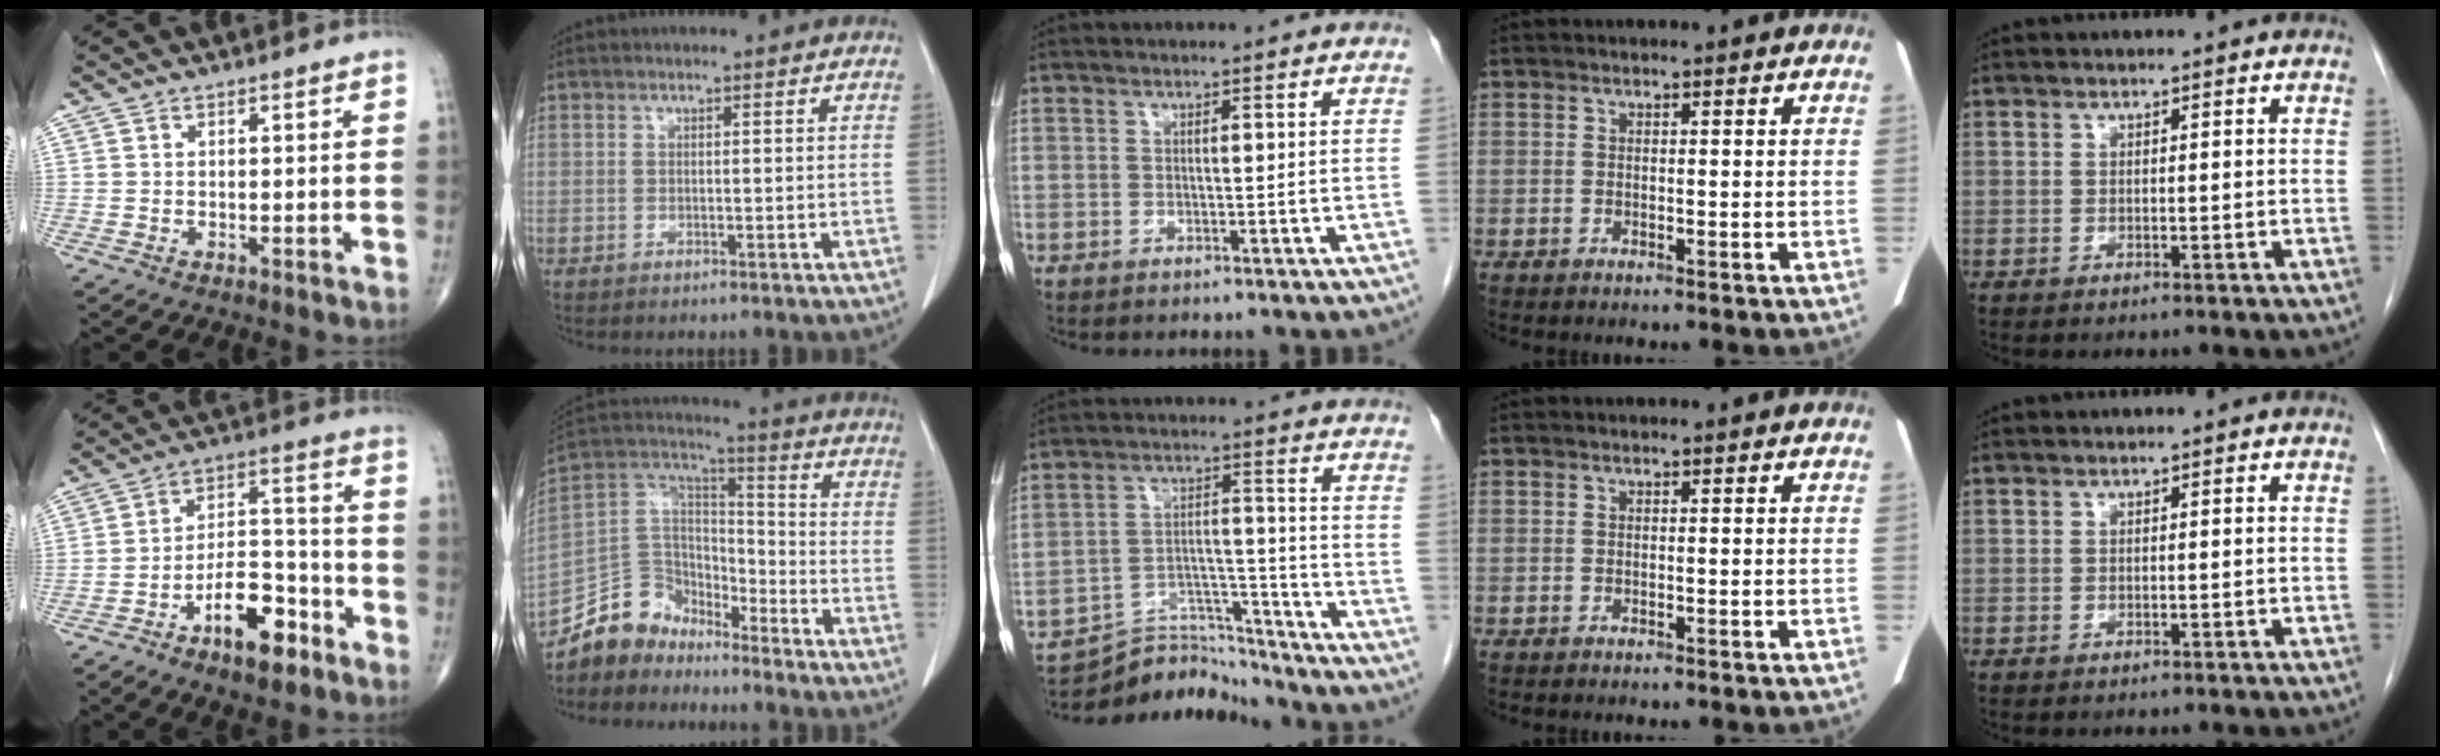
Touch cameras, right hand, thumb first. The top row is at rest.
{"thumb": {"total": 12.5, "force": [-7.0, 5.6, 8.7], "torque": [-0.123, 0.056, -0.116]}, "index": {"total": 11.2, "force": [-9.4, 5.8, 1.7], "torque": [-0.040, 0.059, -0.178]}, "middle": {"total": 9.5, "force": [-9.4, 1.4, 0.0], "torque": [0.008, 0.031, -0.164]}}